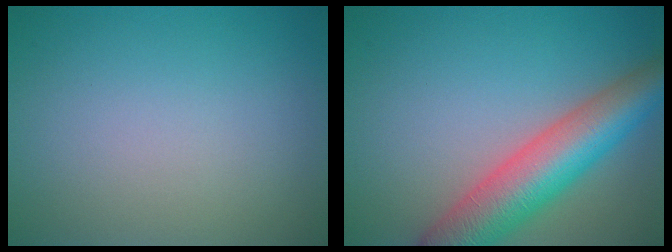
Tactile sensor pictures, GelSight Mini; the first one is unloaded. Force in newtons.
{"total": 8.3, "press": 8.3, "slide": 0.3}